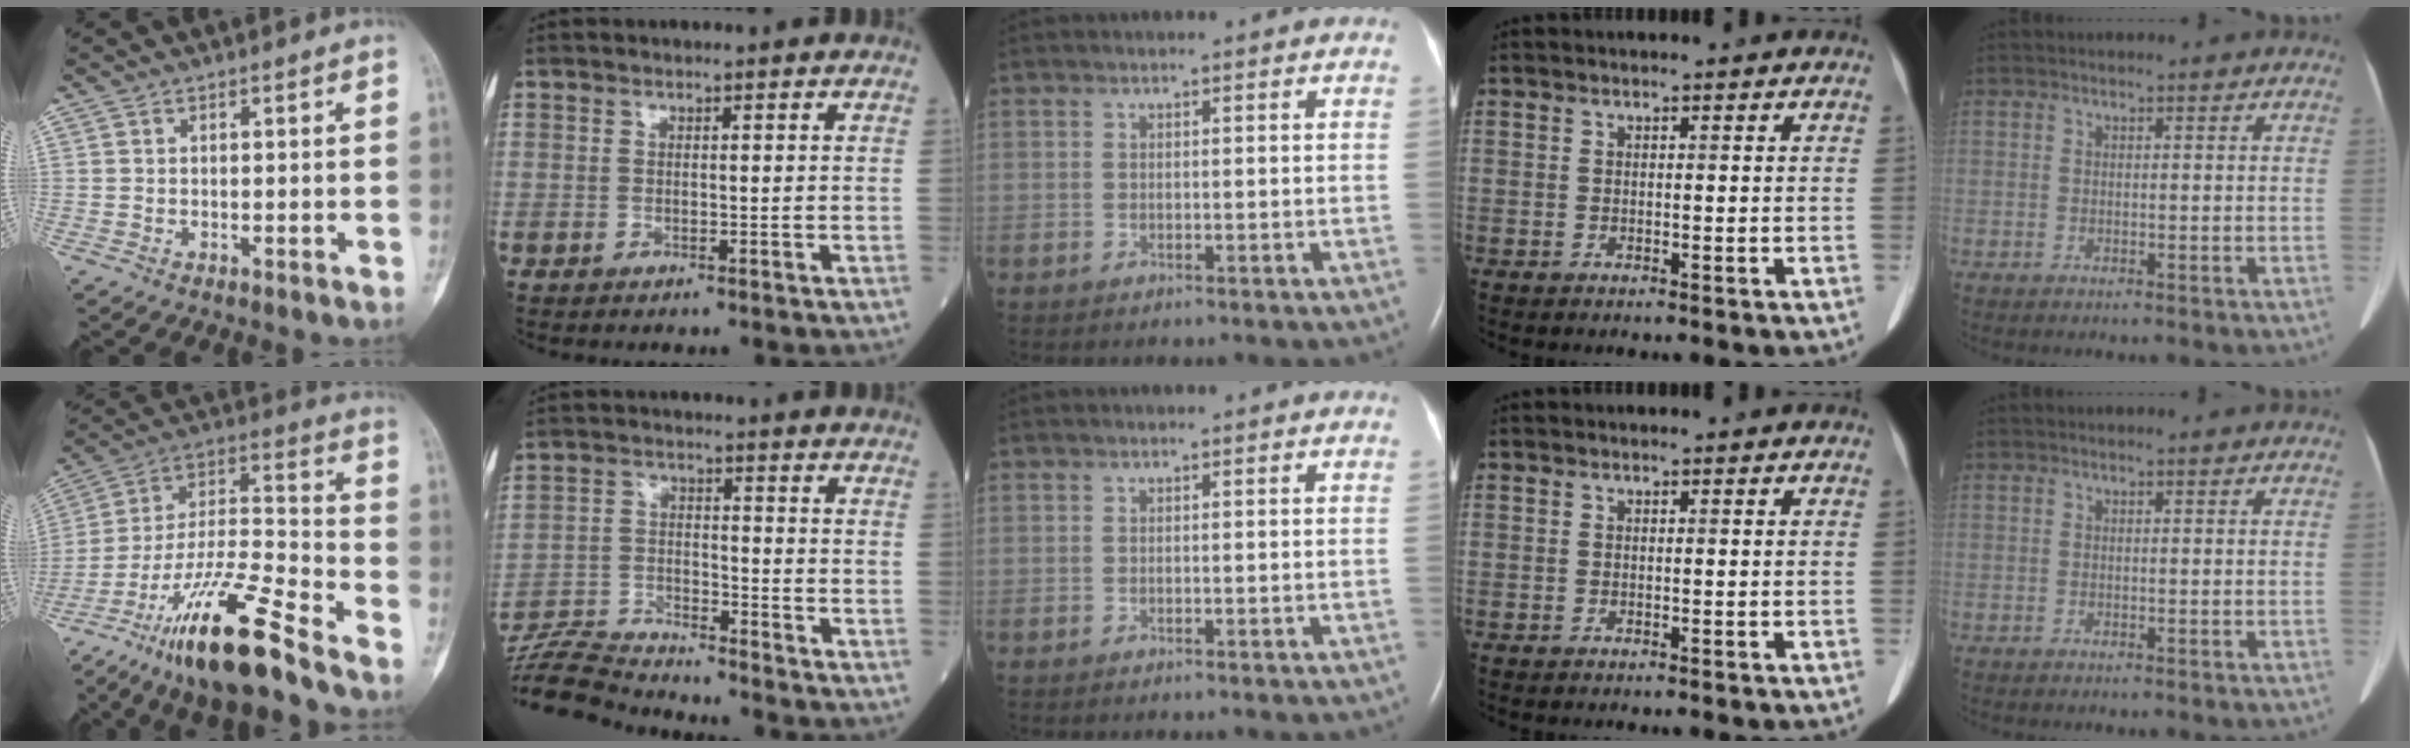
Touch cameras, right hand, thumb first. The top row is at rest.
{"thumb": {"total": 20.1, "force": [-14.2, 2.7, 13.9], "torque": [-0.285, 0.064, -0.259]}, "index": {"total": 9.0, "force": [-9.0, -0.2, 0.3], "torque": [-0.012, -0.002, -0.172]}}